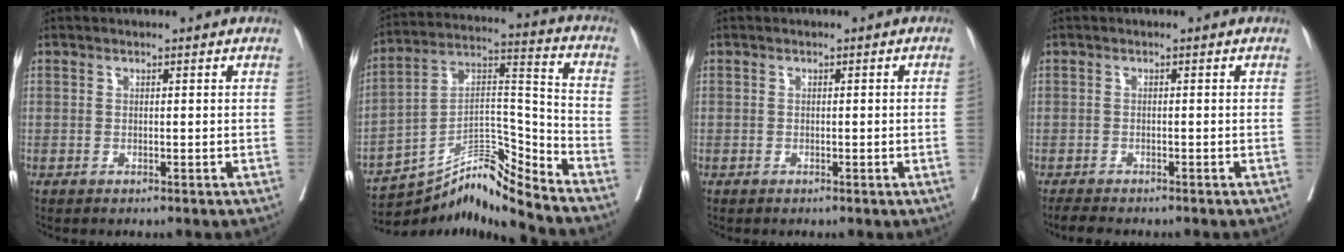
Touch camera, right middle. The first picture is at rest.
{"total": 12.2, "force": [-11.6, -1.5, 3.3], "torque": [-0.052, 0.056, -0.203]}
{"total": 0.6, "force": [-0.2, 0.1, 0.6], "torque": [-0.016, 0.002, -0.001]}
{"total": 2.8, "force": [-2.4, 0.8, 1.0], "torque": [-0.020, -0.008, -0.039]}